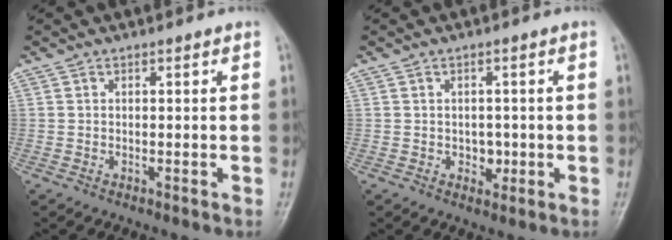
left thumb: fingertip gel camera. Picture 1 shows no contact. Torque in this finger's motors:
{"motor_torque": [-0.08, 0.15, 0.15, 0.03, 0.01]}